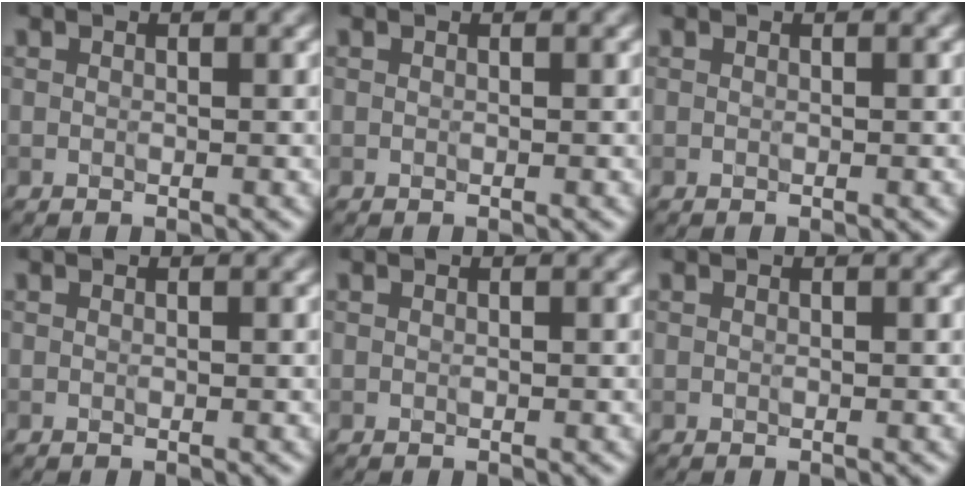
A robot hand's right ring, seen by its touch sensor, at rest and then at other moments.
{"total": 0.0}
{"total": 0.0}
{"total": 0.0}
{"total": 0.0}
{"total": 0.0}